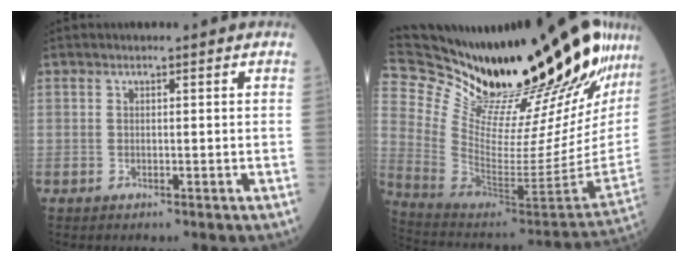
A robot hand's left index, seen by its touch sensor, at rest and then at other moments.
{"total": 38.2, "force": [31.9, 4.9, 20.5], "torque": [-0.332, -0.138, 0.466]}